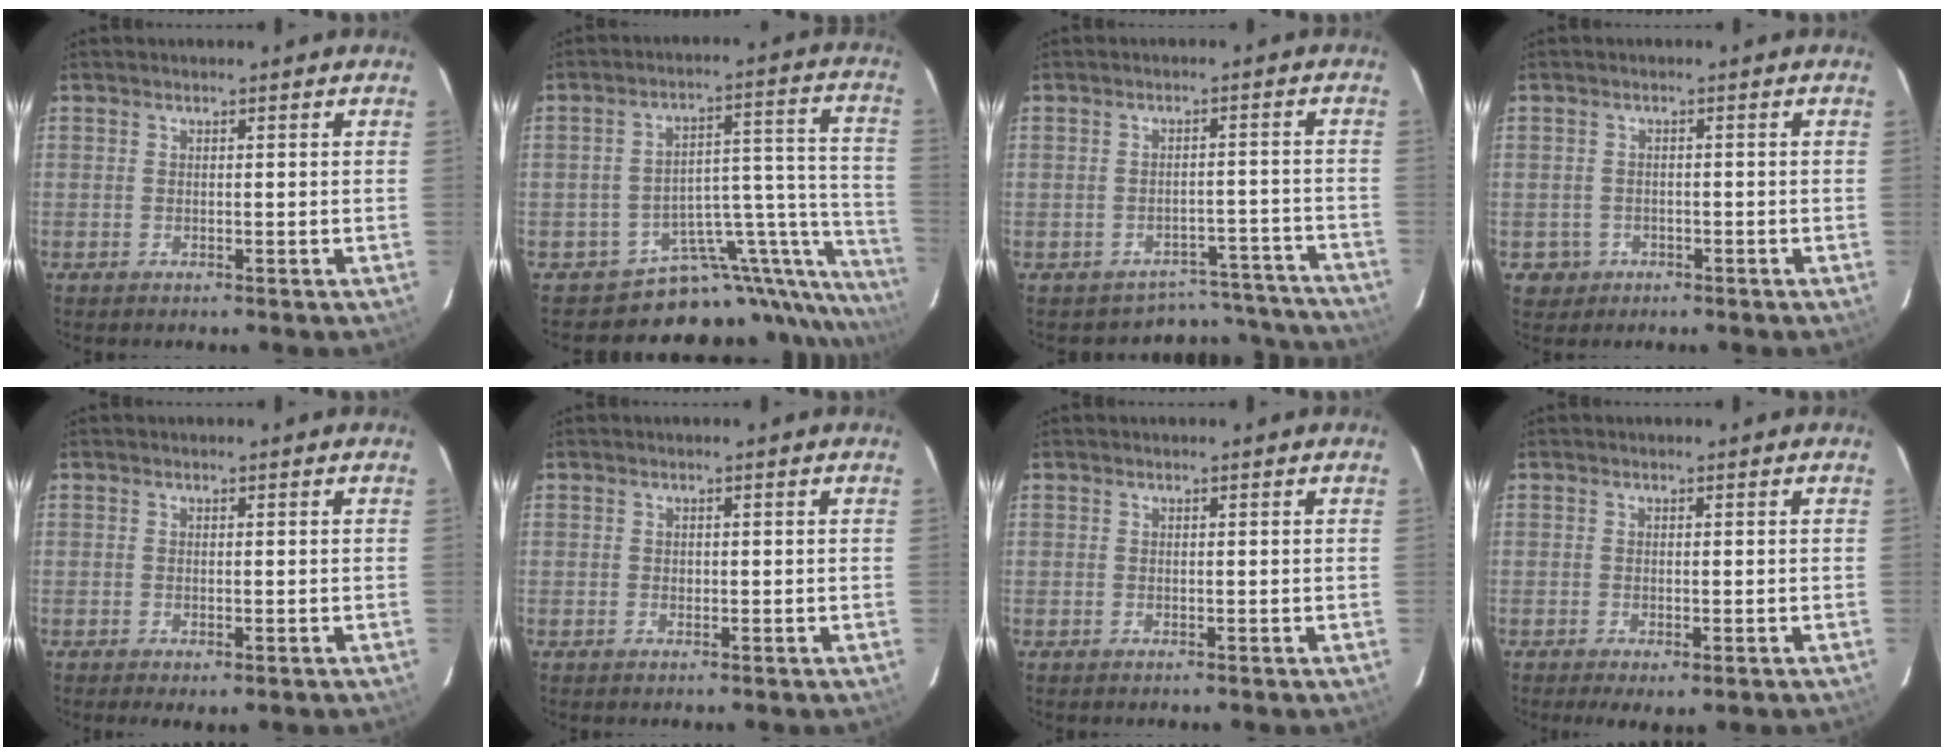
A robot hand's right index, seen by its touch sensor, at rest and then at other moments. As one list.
[{"total": 20.0, "force": [-16.8, 8.0, 7.3], "torque": [-0.055, 0.040, -0.245]}, {"total": 12.4, "force": [-11.5, 4.6, -0.3], "torque": [0.025, 0.064, -0.126]}, {"total": 3.5, "force": [-1.1, 3.3, 0.4], "torque": [-0.016, 0.008, -0.010]}, {"total": 1.5, "force": [-0.6, 0.4, 1.3], "torque": [-0.023, -0.005, -0.007]}, {"total": 0.8, "force": [-0.1, 0.7, 0.3], "torque": [-0.002, 0.001, -0.001]}, {"total": 0.0}, {"total": 3.2, "force": [-1.7, 0.9, 2.6], "torque": [-0.047, -0.015, -0.019]}]